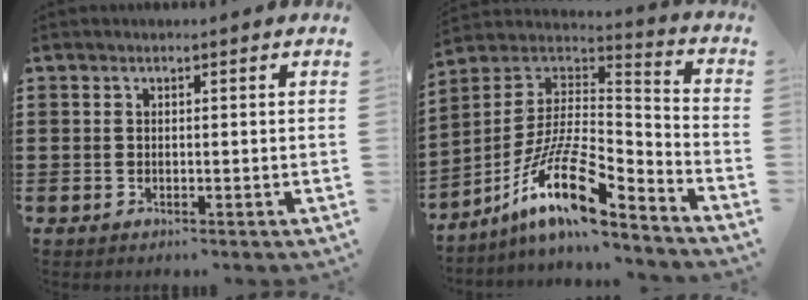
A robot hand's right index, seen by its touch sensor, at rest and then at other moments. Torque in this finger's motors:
{"motor_torque": [2.14, 0.00, 1.05, 0.21]}